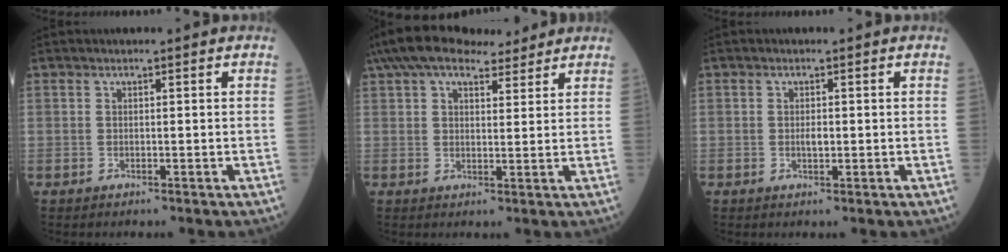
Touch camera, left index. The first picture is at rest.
{"total": 12.6, "force": [10.1, 4.3, 6.1], "torque": [-0.109, 0.053, 0.161]}
{"total": 1.3, "force": [-0.2, 0.6, 1.1], "torque": [-0.021, -0.002, -0.004]}